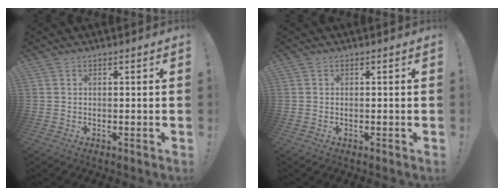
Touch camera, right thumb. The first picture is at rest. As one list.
[{"total": 0.0}]